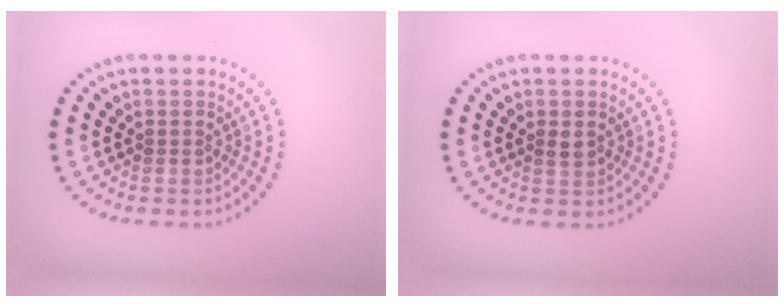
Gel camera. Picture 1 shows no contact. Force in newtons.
{"total": 0.8, "press": 0.8, "slide": 0.1}